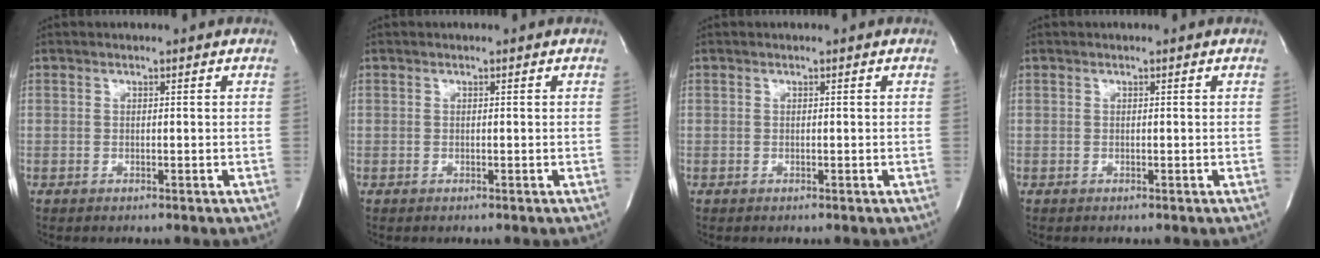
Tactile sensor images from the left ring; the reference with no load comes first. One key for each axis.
{"total": 0.0}
{"total": 0.0}
{"total": 0.0}